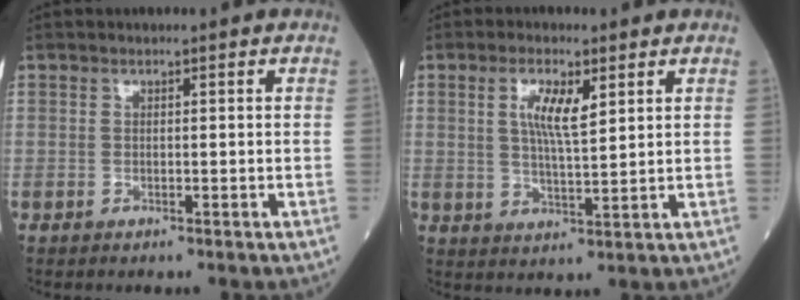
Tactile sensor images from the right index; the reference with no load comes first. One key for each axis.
{"total": 5.7, "fx": 2.2, "fy": 1.2, "fz": 5.1, "tx": -0.098, "ty": 0.000, "tz": 0.042}